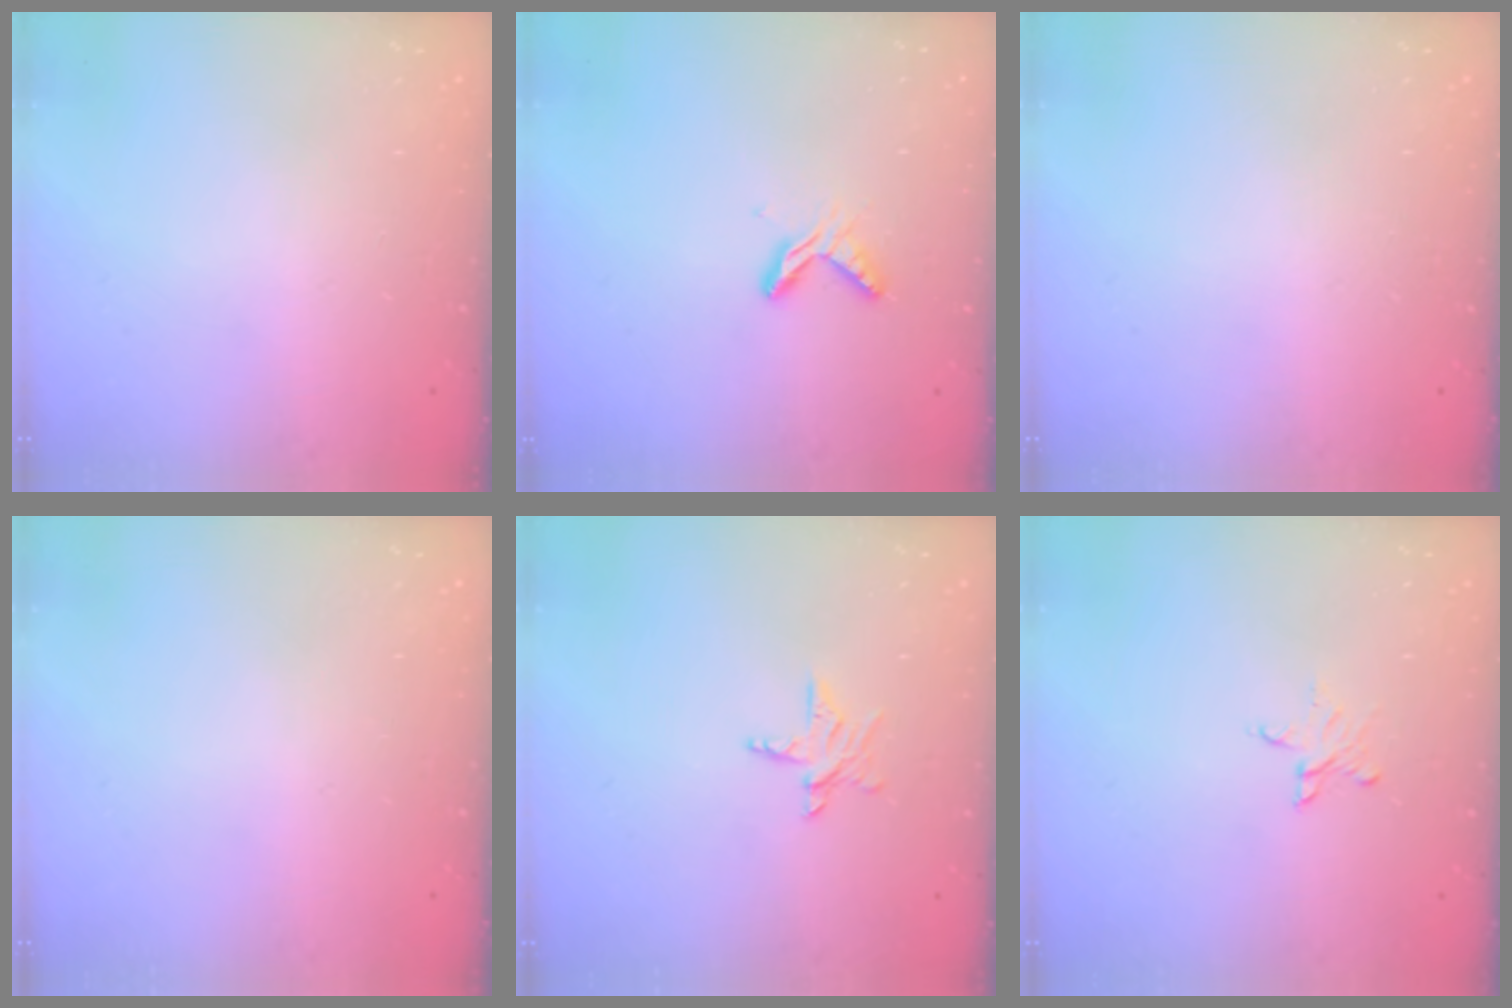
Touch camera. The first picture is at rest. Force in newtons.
{"total": 6.6, "press": 6.6, "slide": 0.5}
{"total": 0.0}
{"total": 0.0}
{"total": 5.4, "press": 5.4, "slide": 0.4}
{"total": 3.6, "press": 3.6, "slide": 0.3}